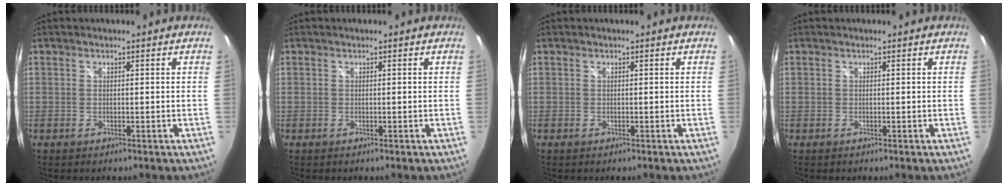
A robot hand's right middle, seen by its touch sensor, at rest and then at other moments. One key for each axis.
{"total": 0.0}
{"total": 0.0}
{"total": 0.0}